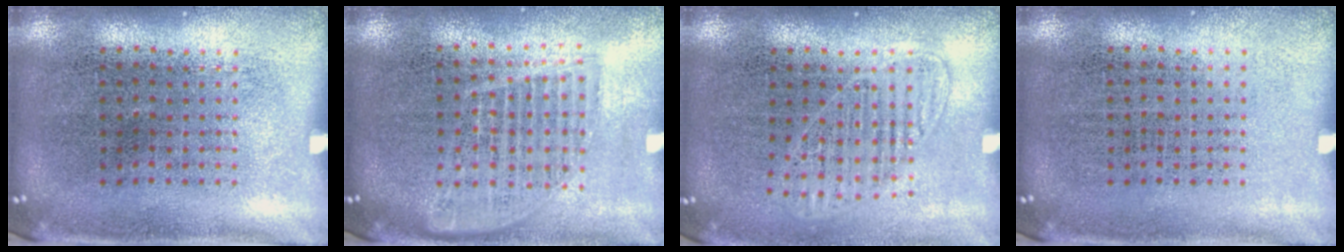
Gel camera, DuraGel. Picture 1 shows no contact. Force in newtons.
{"total": 1.6, "press": 1.5, "slide": 0.7}
{"total": 1.2, "press": 1.1, "slide": 0.5}
{"total": 0.0}